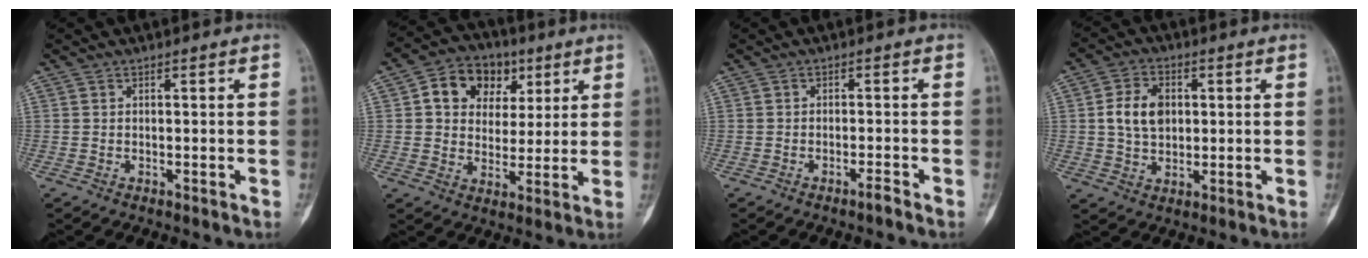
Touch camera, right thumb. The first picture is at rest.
{"total": 12.2, "force": [4.3, 9.7, 5.9], "torque": [-0.054, -0.001, 0.069]}
{"total": 1.5, "force": [-1.2, 0.0, 0.9], "torque": [-0.020, 0.007, -0.022]}
{"total": 8.1, "force": [1.1, 5.8, 5.6], "torque": [-0.087, 0.003, 0.020]}